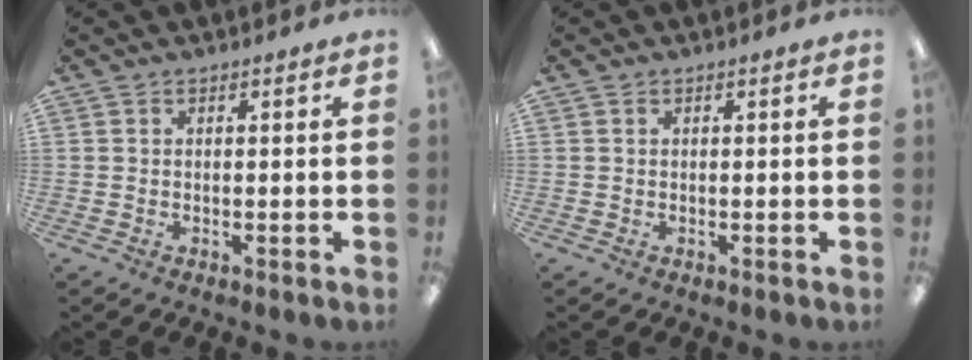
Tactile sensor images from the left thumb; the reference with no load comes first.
{"total": 0.0}